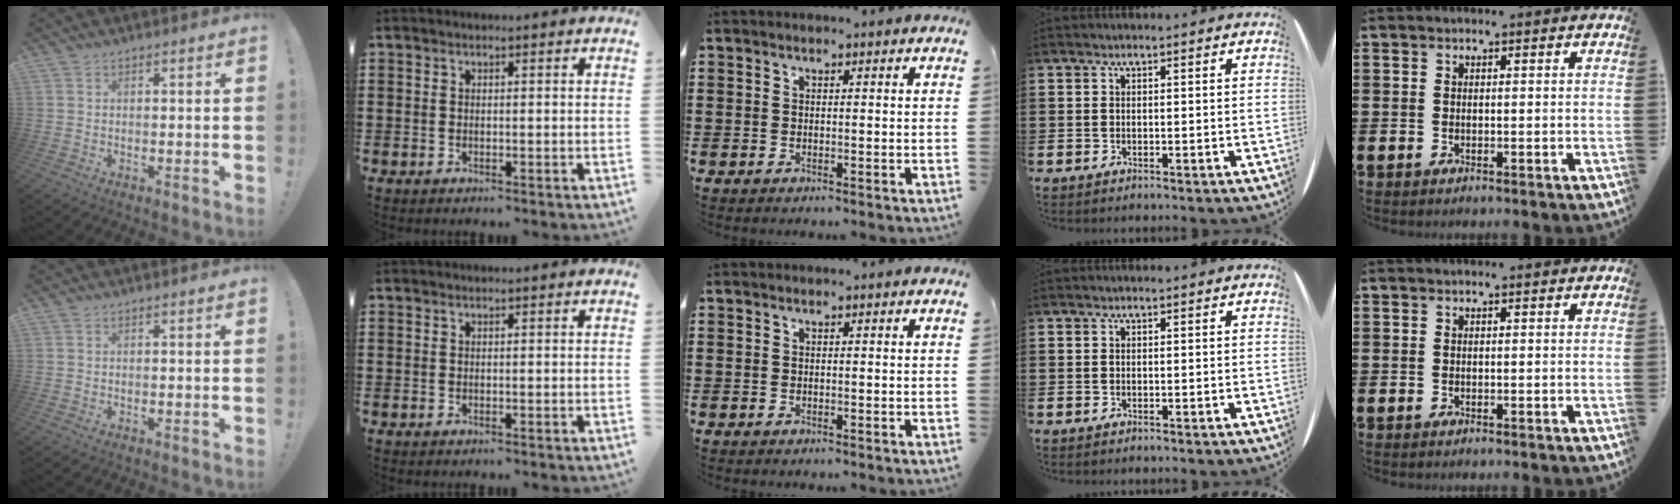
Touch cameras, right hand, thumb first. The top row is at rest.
{}